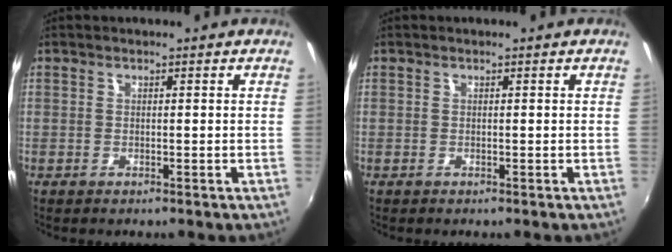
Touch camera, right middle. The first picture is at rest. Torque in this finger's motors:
{"motor_torque": [-0.03, 0.03, 0.01, 0.00]}